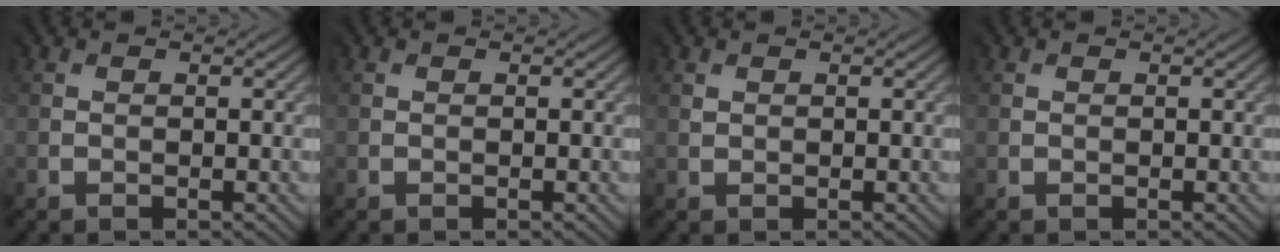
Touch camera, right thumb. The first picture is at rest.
{"total": 0.0}
{"total": 0.9, "force": [0.8, 0.4, -0.2], "torque": [0.001, -0.002, 0.016]}
{"total": 0.0}